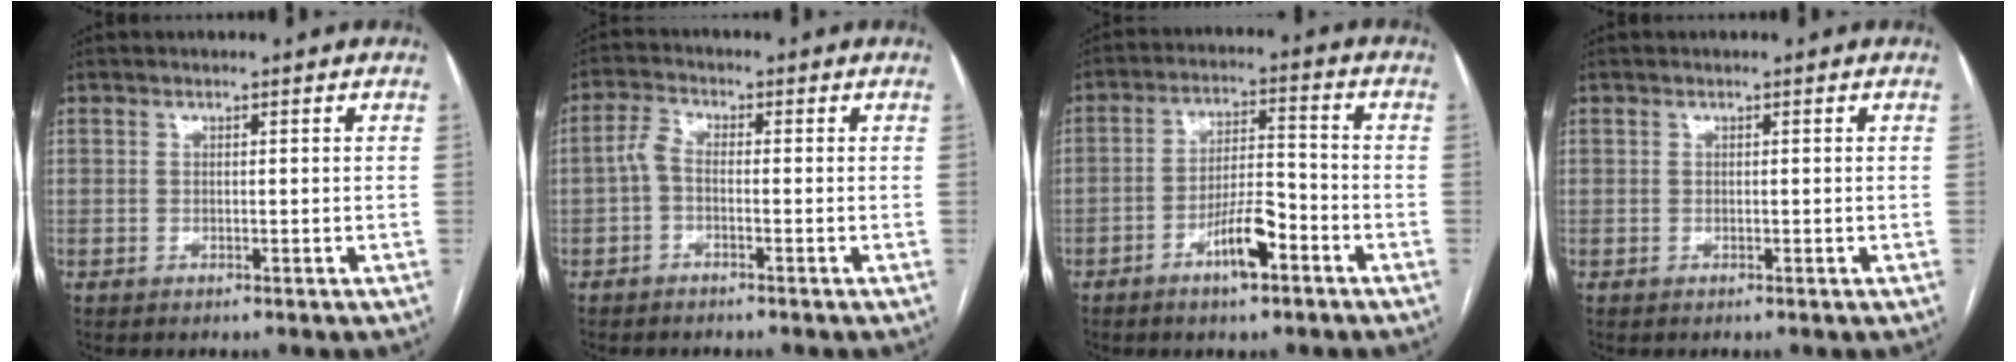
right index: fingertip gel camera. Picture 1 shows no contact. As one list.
[{"total": 2.8, "force": [-0.6, 1.2, 2.4], "torque": [-0.054, 0.010, -0.017]}, {"total": 7.6, "force": [-4.1, 1.8, 6.2], "torque": [-0.115, 0.006, -0.070]}, {"total": 0.0}]